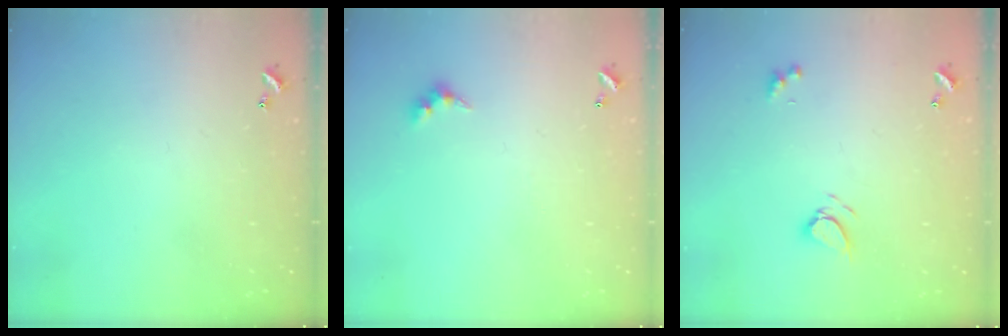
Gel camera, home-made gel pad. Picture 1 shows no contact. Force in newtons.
{"total": 2.4, "press": 2.4, "slide": 0.5}
{"total": 4.6, "press": 4.6, "slide": 0.6}